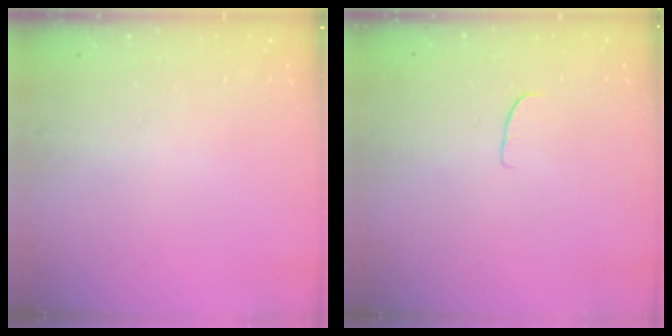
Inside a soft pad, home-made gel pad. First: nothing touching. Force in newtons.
{"total": 5.4, "press": 5.4, "slide": 0.3}